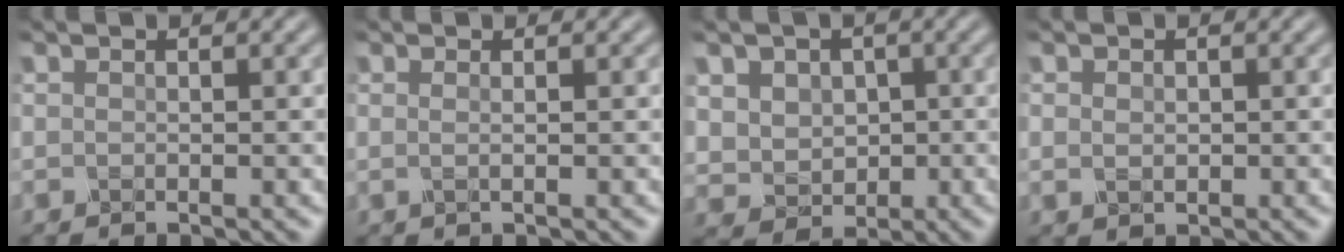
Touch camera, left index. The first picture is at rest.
{"total": 1.0, "force": [0.1, 0.4, 0.9], "torque": [-0.015, -0.001, -0.005]}
{"total": 4.7, "force": [1.0, 4.1, 2.1], "torque": [-0.045, 0.003, 0.016]}
{"total": 1.2, "force": [0.1, 0.9, 0.7], "torque": [-0.014, -0.002, 0.004]}